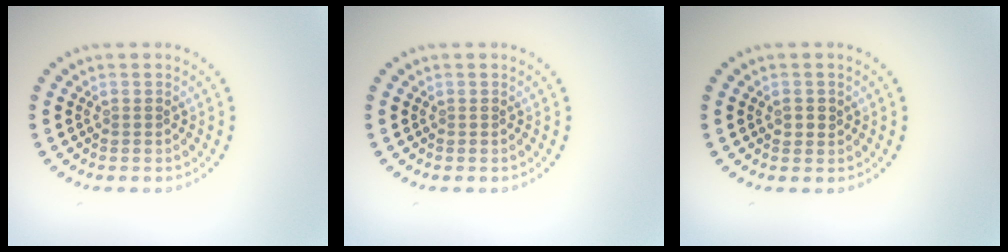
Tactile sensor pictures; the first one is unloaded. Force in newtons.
{"total": 0.0}
{"total": 1.1, "press": 1.0, "slide": 0.2}